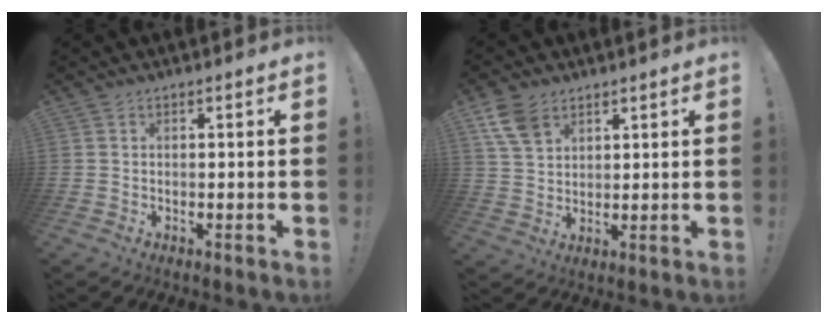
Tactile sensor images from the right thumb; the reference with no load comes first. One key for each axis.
{"total": 8.7, "fx": 5.0, "fy": 5.5, "fz": 4.5, "tx": -0.099, "ty": -0.010, "tz": 0.100}